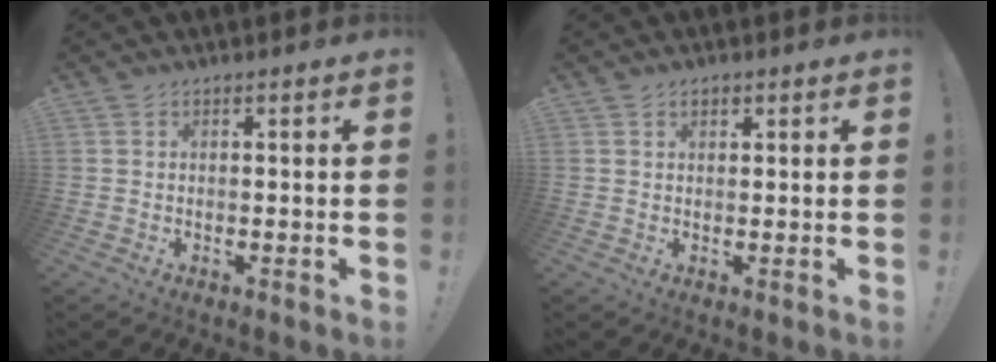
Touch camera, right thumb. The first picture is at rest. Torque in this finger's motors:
{"motor_torque": [-0.17, 0.08, -0.05, 0.49, 0.00]}